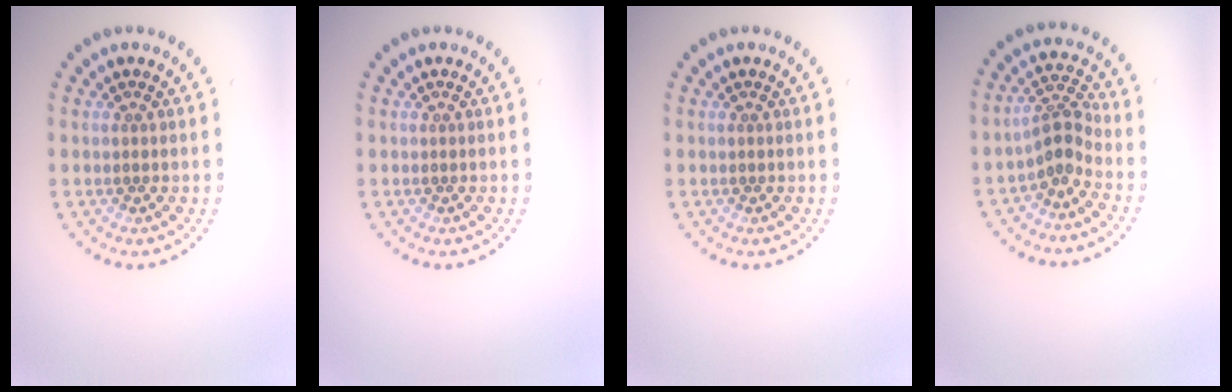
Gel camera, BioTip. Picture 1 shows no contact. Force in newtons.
{"total": 0.0}
{"total": 0.0}
{"total": 2.6, "press": 1.8, "slide": 1.8}